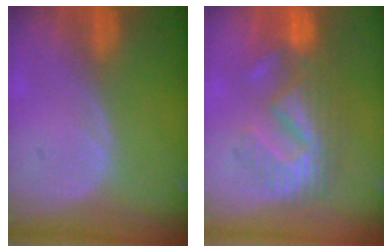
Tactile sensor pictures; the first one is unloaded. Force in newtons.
{"total": 9.3, "press": 9.0, "slide": 2.6}